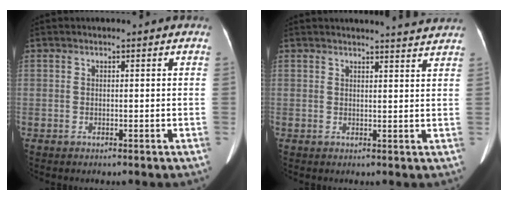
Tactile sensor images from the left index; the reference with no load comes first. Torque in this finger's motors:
{"motor_torque": [-0.95, -1.02, -0.16, 0.01]}